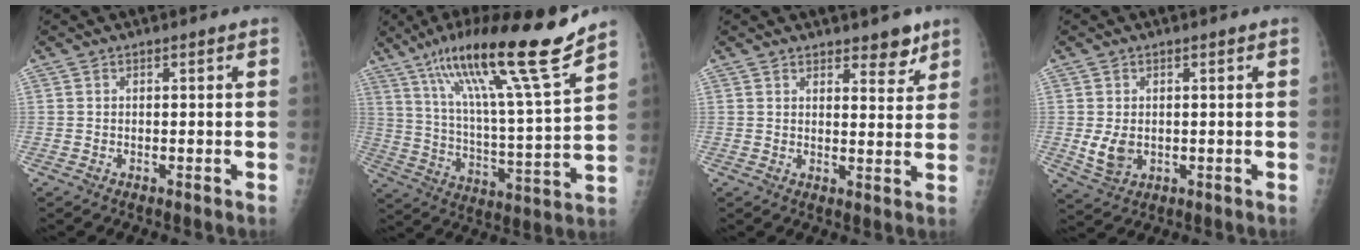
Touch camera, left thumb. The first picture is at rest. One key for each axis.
{"total": 22.0, "fx": 15.4, "fy": 0.9, "fz": 15.7, "tx": -0.243, "ty": -0.062, "tz": 0.263}
{"total": 4.6, "fx": 3.5, "fy": 2.0, "fz": 2.3, "tx": -0.007, "ty": -0.024, "tz": 0.048}
{"total": 4.6, "fx": -0.1, "fy": 3.3, "fz": 3.1, "tx": -0.052, "ty": -0.010, "tz": 0.009}